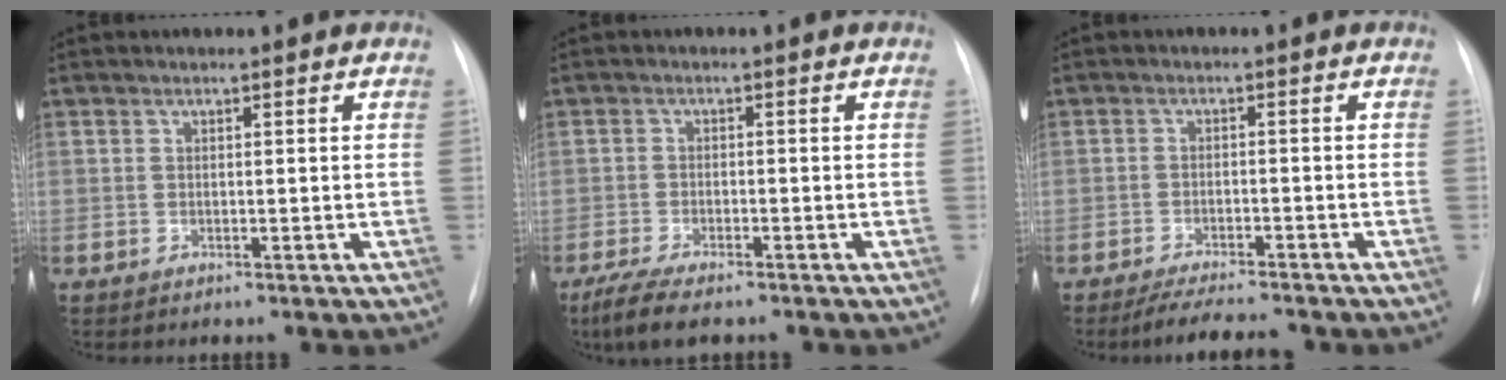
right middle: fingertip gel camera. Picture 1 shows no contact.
{"total": 6.4, "force": [-4.8, 1.3, 4.0], "torque": [-0.076, -0.018, -0.078]}
{"total": 6.4, "force": [-5.7, 0.5, 2.8], "torque": [-0.043, -0.018, -0.092]}